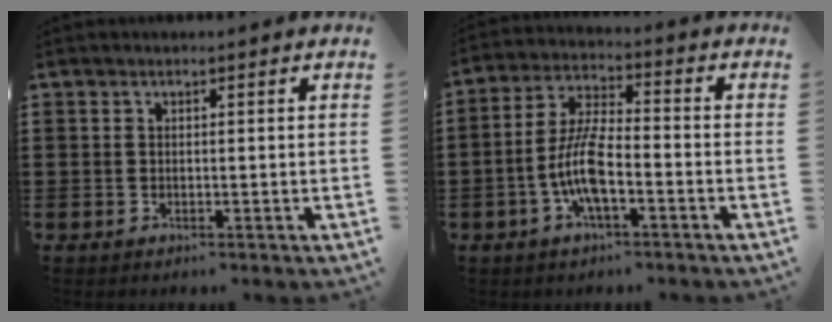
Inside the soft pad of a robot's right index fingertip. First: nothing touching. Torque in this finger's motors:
{"motor_torque": [2.14, 0.00, 0.43, 0.21]}